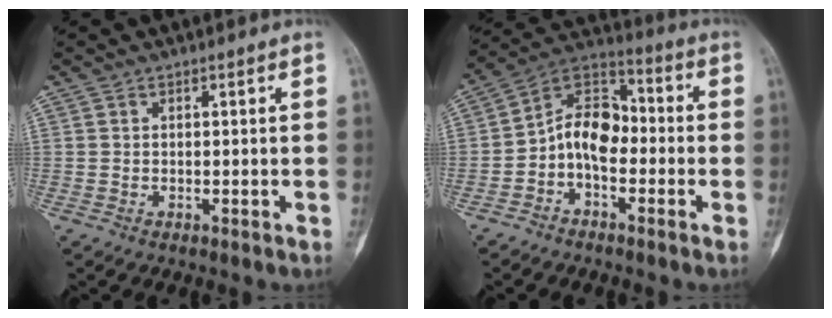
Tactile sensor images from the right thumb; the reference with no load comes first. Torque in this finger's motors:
{"motor_torque": [0.66, 0.48, 0.51, -0.52, 0.04]}